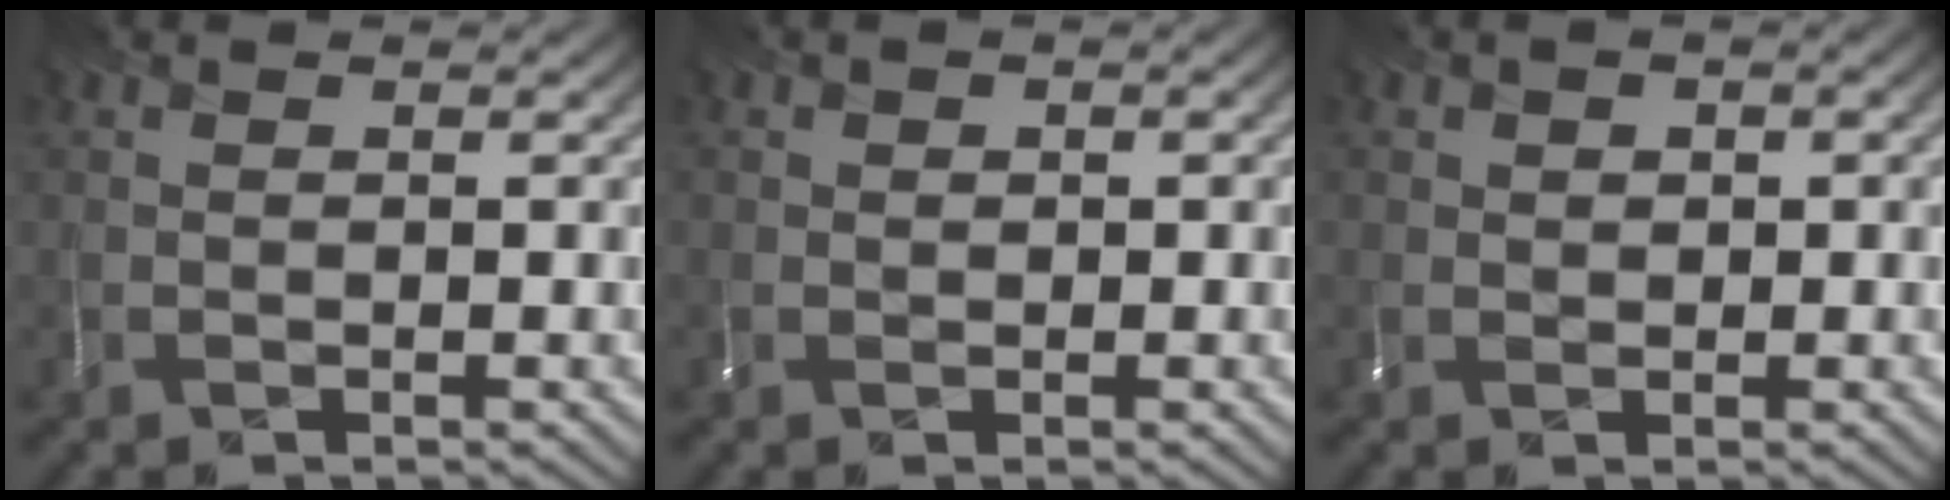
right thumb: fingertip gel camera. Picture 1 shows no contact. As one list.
[{"total": 0.6, "force": [0.0, 0.6, 0.0], "torque": [0.008, -0.005, 0.006]}, {"total": 1.3, "force": [0.3, 1.1, 0.6], "torque": [0.000, -0.003, 0.013]}]